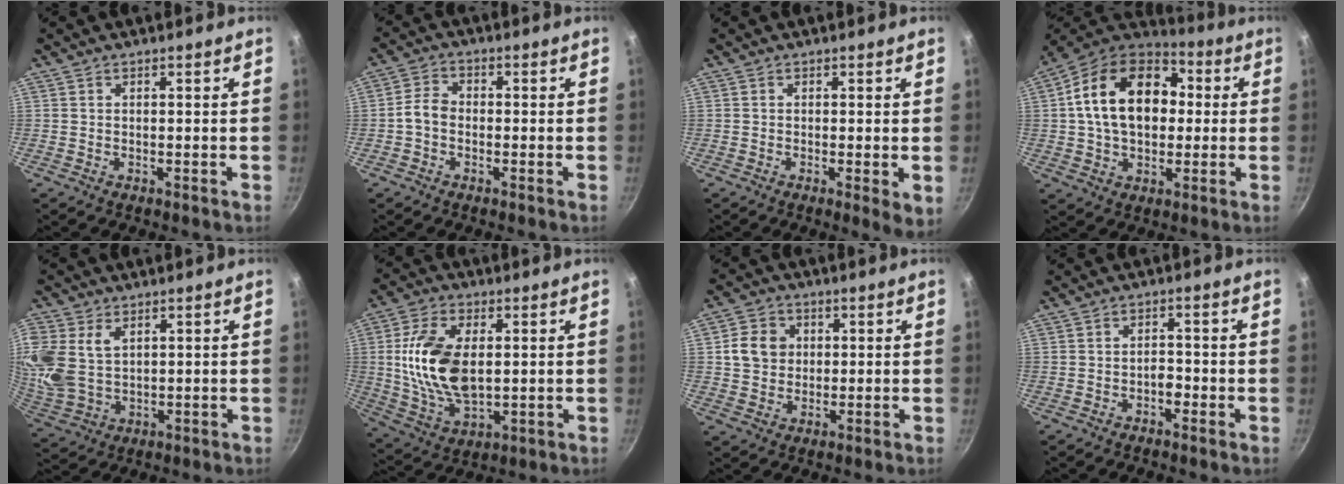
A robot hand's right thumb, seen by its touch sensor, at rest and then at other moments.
{"total": 3.9, "force": [-1.0, 2.9, 2.3], "torque": [-0.042, 0.020, -0.031]}
{"total": 3.2, "force": [-0.2, 0.7, 3.1], "torque": [-0.043, -0.014, -0.004]}
{"total": 20.5, "force": [2.4, 14.1, 14.6], "torque": [-0.221, 0.033, 0.026]}
{"total": 14.6, "force": [4.3, 10.5, 9.2], "torque": [-0.219, 0.000, 0.098]}
{"total": 16.2, "force": [1.7, 9.4, 13.1], "torque": [-0.235, -0.005, 0.039]}
{"total": 7.1, "force": [1.3, 6.2, 3.1], "torque": [-0.031, 0.006, 0.016]}
{"total": 1.9, "force": [-1.0, 1.0, 1.2], "torque": [-0.008, 0.014, -0.018]}